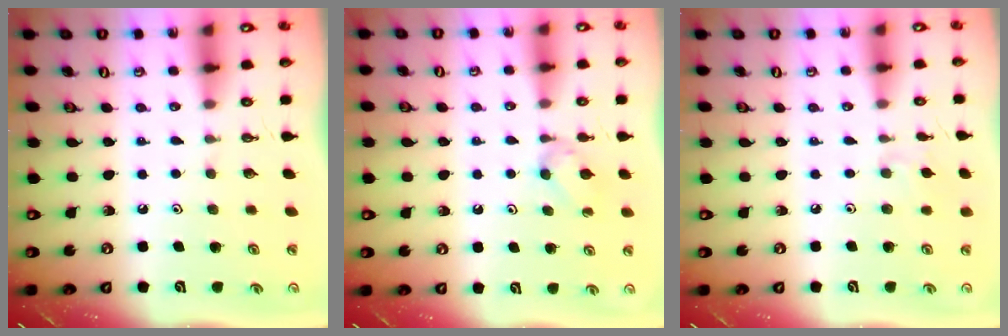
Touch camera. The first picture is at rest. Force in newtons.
{"total": 6.0, "press": 6.0, "slide": 0.9}
{"total": 4.3, "press": 4.3, "slide": 0.7}